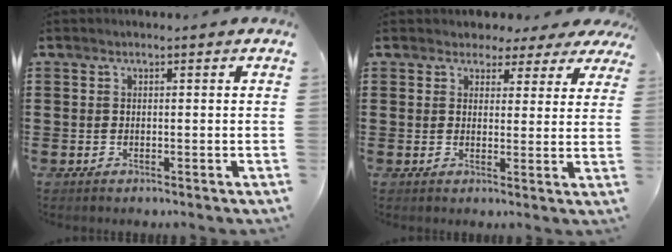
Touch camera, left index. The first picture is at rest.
{"total": 3.1, "force": [2.5, 1.9, 0.6], "torque": [-0.018, -0.003, 0.042]}